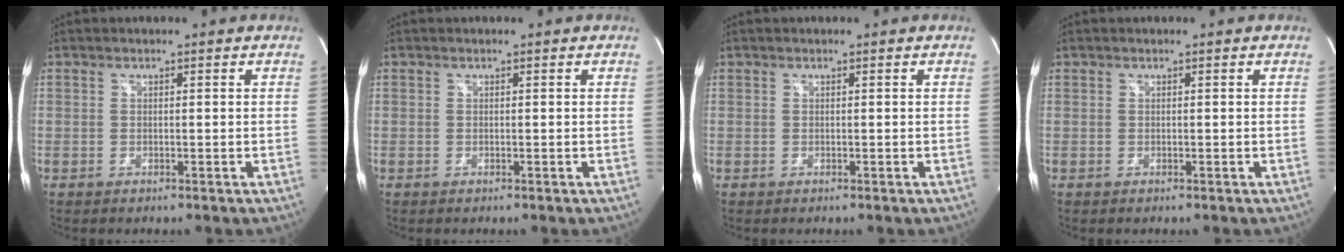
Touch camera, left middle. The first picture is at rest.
{"total": 0.0}
{"total": 0.0}
{"total": 0.0}